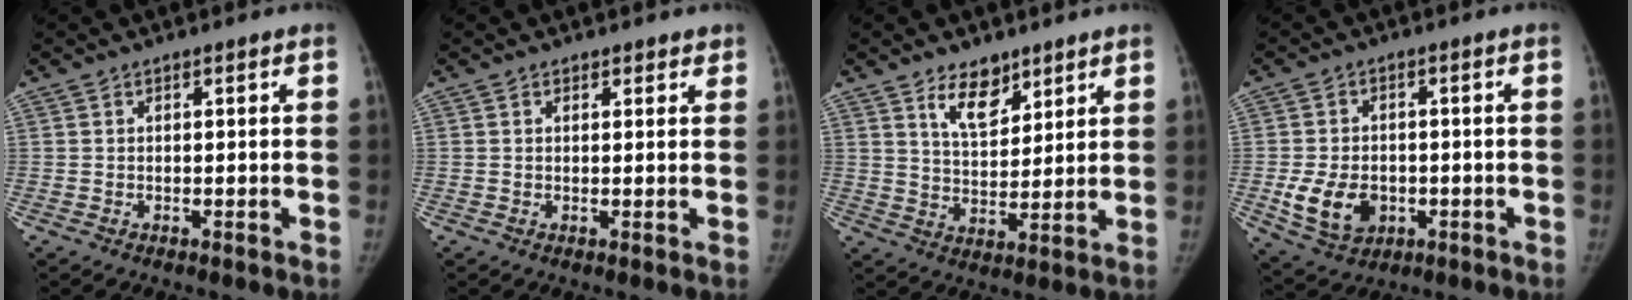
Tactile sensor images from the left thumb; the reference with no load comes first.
{"total": 1.3, "force": [1.0, 0.9, 0.2], "torque": [0.013, -0.006, 0.007]}
{"total": 7.5, "force": [4.9, 4.0, 3.9], "torque": [-0.039, -0.040, 0.089]}
{"total": 9.6, "force": [-2.3, 7.1, 6.0], "torque": [-0.094, 0.004, -0.028]}